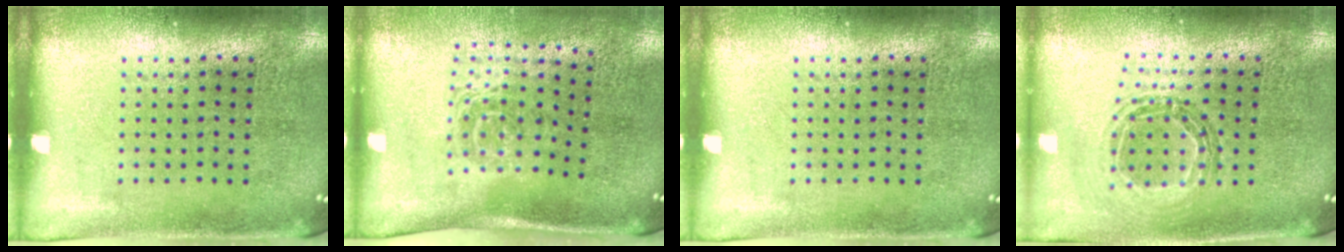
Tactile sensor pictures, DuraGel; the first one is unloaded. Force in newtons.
{"total": 1.7, "press": 1.1, "slide": 1.3}
{"total": 0.0}
{"total": 0.8, "press": 0.8, "slide": 0.1}